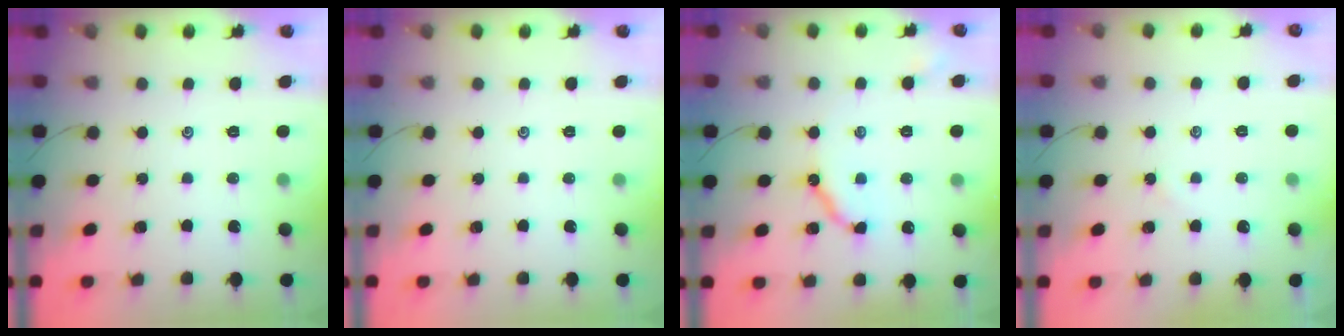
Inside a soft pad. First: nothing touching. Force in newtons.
{"total": 0.0}
{"total": 10.6, "press": 10.5, "slide": 1.1}
{"total": 2.7, "press": 2.7, "slide": 0.4}